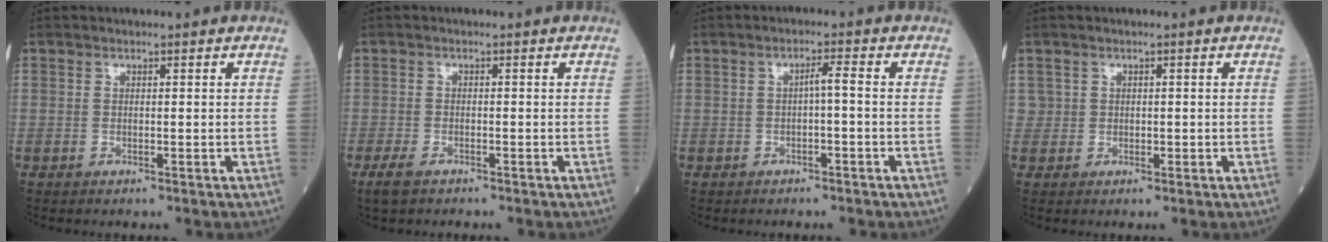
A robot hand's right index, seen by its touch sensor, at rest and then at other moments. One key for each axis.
{"total": 2.6, "fx": -1.8, "fy": 0.9, "fz": 1.6, "tx": -0.042, "ty": -0.006, "tz": -0.031}
{"total": 1.9, "fx": -0.4, "fy": 0.0, "fz": 1.9, "tx": -0.028, "ty": 0.005, "tz": -0.008}
{"total": 1.6, "fx": 0.4, "fy": 1.5, "fz": 0.1, "tx": 0.008, "ty": 0.003, "tz": 0.005}